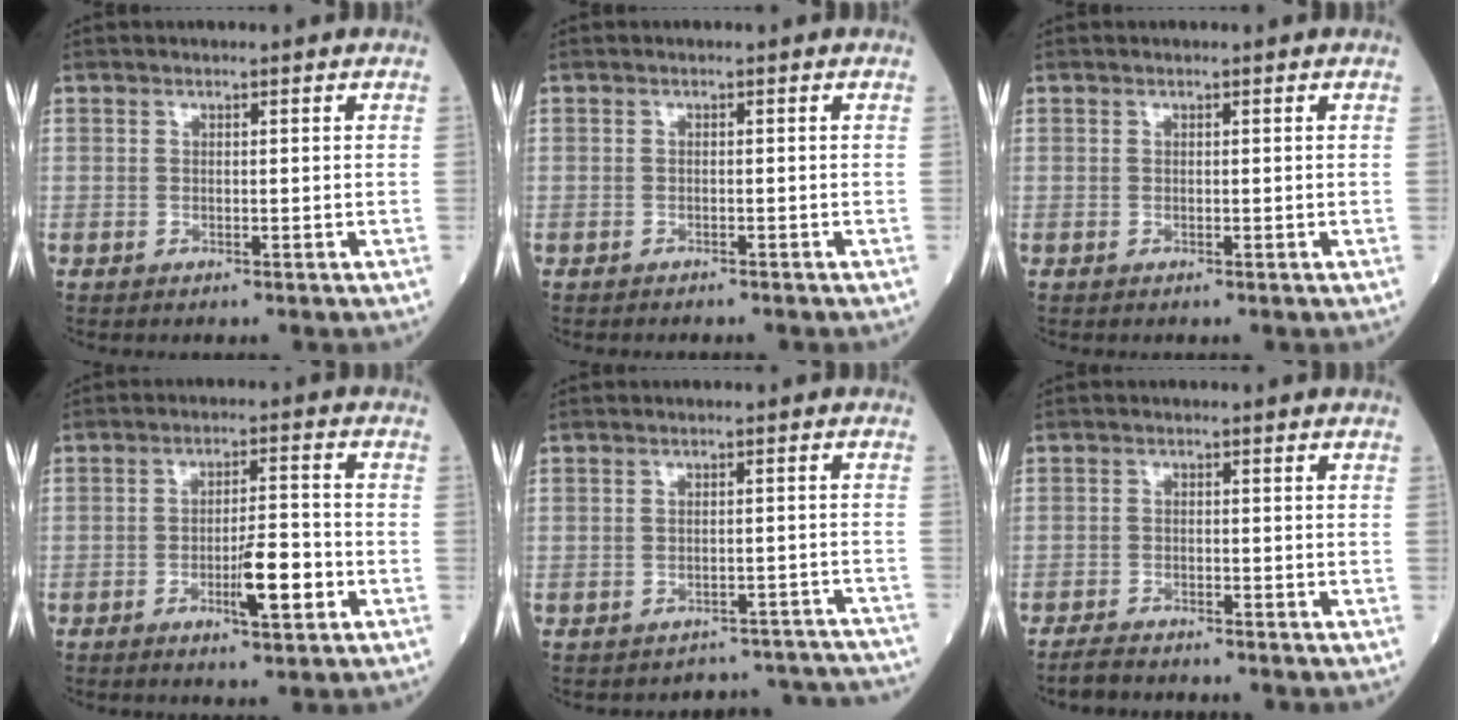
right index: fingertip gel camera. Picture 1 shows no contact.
{"total": 1.7, "force": [-1.6, 0.3, 0.5], "torque": [-0.012, -0.003, -0.019]}
{"total": 0.0}
{"total": 6.8, "force": [-2.5, 1.2, 6.2], "torque": [-0.100, 0.000, -0.038]}
{"total": 10.6, "force": [-10.3, 2.3, -0.6], "torque": [0.023, 0.038, -0.107]}
{"total": 3.2, "force": [-3.1, 0.3, 0.9], "torque": [-0.019, -0.010, -0.054]}